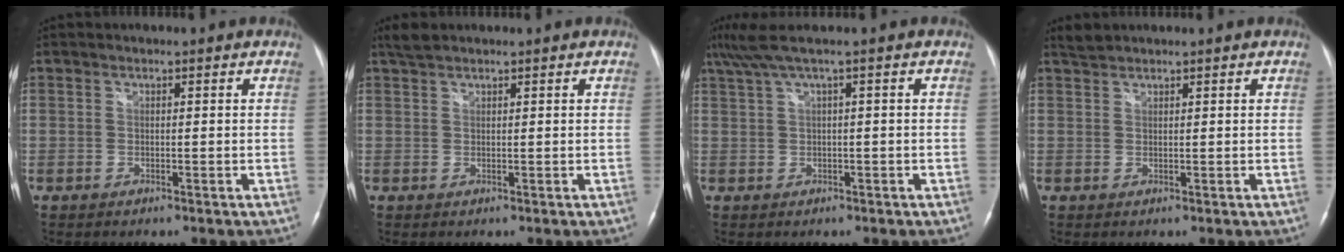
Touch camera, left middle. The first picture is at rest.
{"total": 2.0, "force": [1.7, 0.4, 0.8], "torque": [-0.020, 0.011, 0.036]}
{"total": 4.1, "force": [2.2, -0.6, 3.4], "torque": [-0.082, 0.030, 0.048]}
{"total": 1.4, "force": [1.4, 0.1, 0.1], "torque": [-0.007, 0.008, 0.032]}